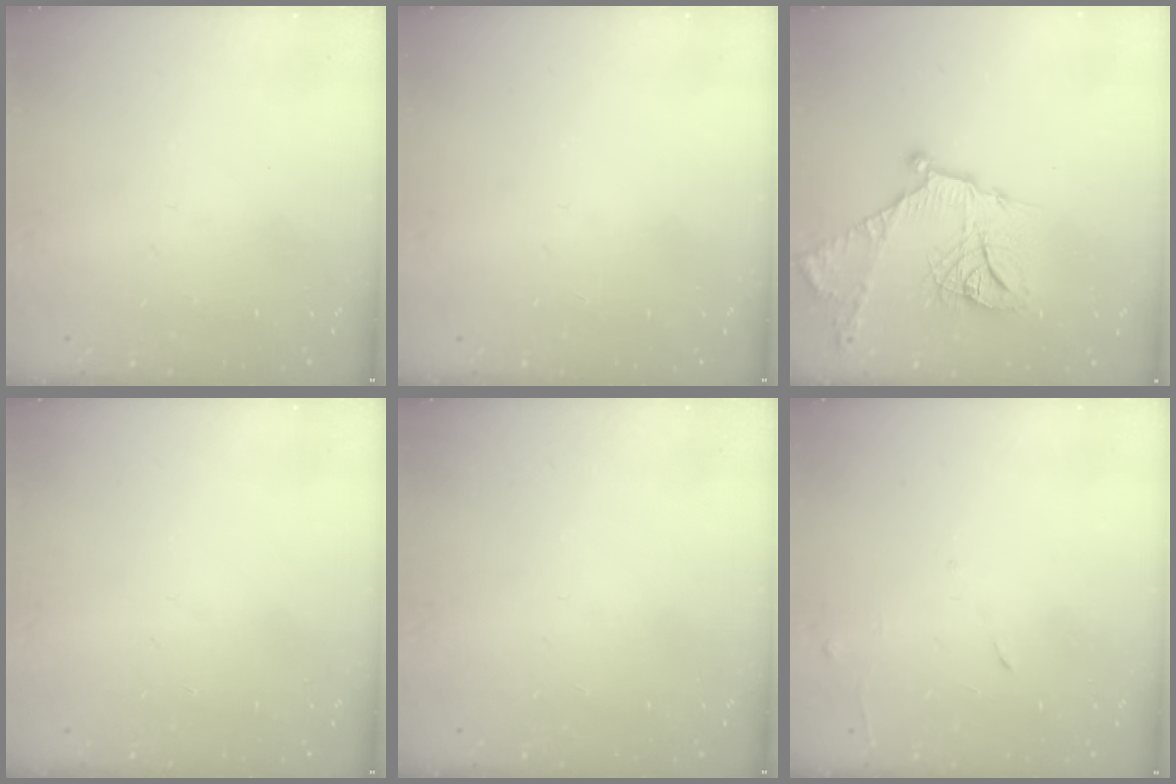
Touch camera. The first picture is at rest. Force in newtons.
{"total": 0.0}
{"total": 19.7, "press": 19.6, "slide": 1.7}
{"total": 0.0}
{"total": 0.0}
{"total": 5.1, "press": 5.1, "slide": 0.8}